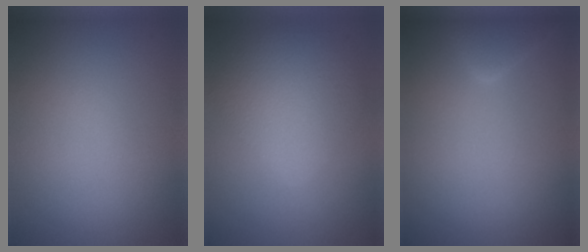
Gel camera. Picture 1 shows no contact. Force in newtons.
{"total": 5.9, "press": 5.9, "slide": 0.1}
{"total": 2.4, "press": 2.4, "slide": 0.1}